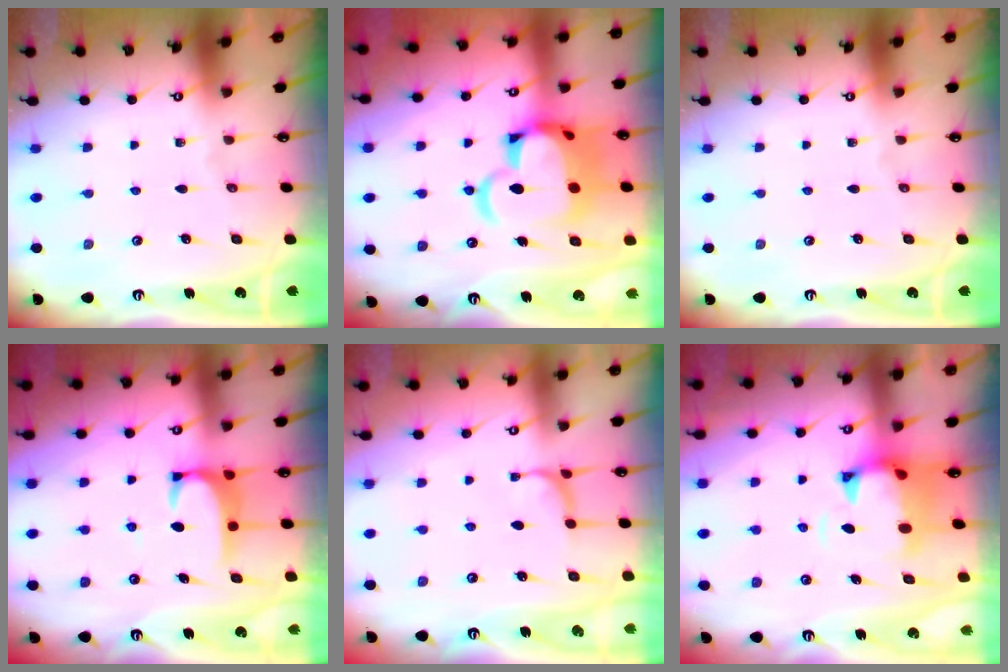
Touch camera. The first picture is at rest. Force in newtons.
{"total": 14.3, "press": 14.1, "slide": 2.2}
{"total": 0.0}
{"total": 2.4, "press": 2.3, "slide": 0.7}
{"total": 1.0, "press": 0.9, "slide": 0.6}
{"total": 1.5, "press": 1.1, "slide": 1.1}